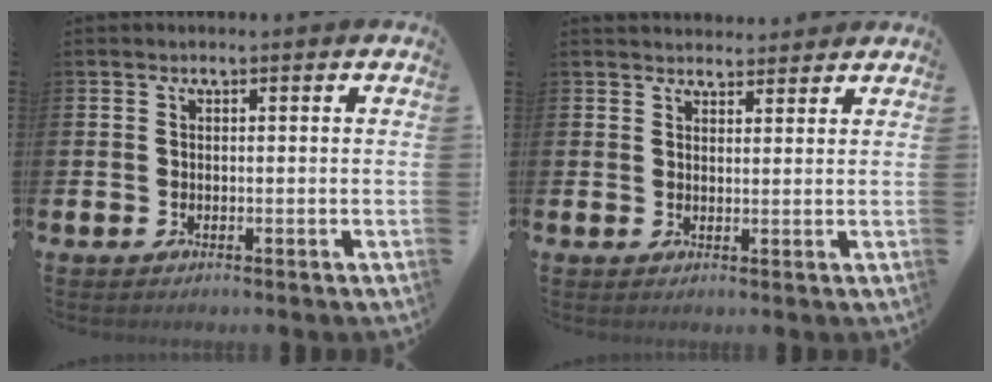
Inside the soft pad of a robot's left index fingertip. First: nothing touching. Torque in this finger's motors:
{"motor_torque": [0.57, -0.79, 0.03, -0.01]}